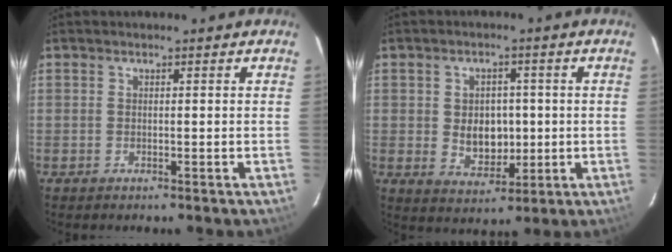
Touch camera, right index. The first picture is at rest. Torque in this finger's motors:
{"motor_torque": [0.16, 0.05, 0.36, 0.02]}